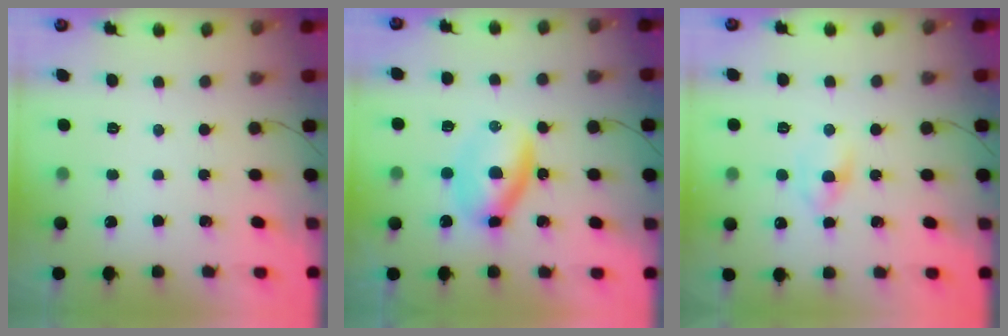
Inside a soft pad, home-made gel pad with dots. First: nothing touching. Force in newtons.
{"total": 5.8, "press": 5.8, "slide": 0.7}
{"total": 2.8, "press": 2.6, "slide": 1.2}